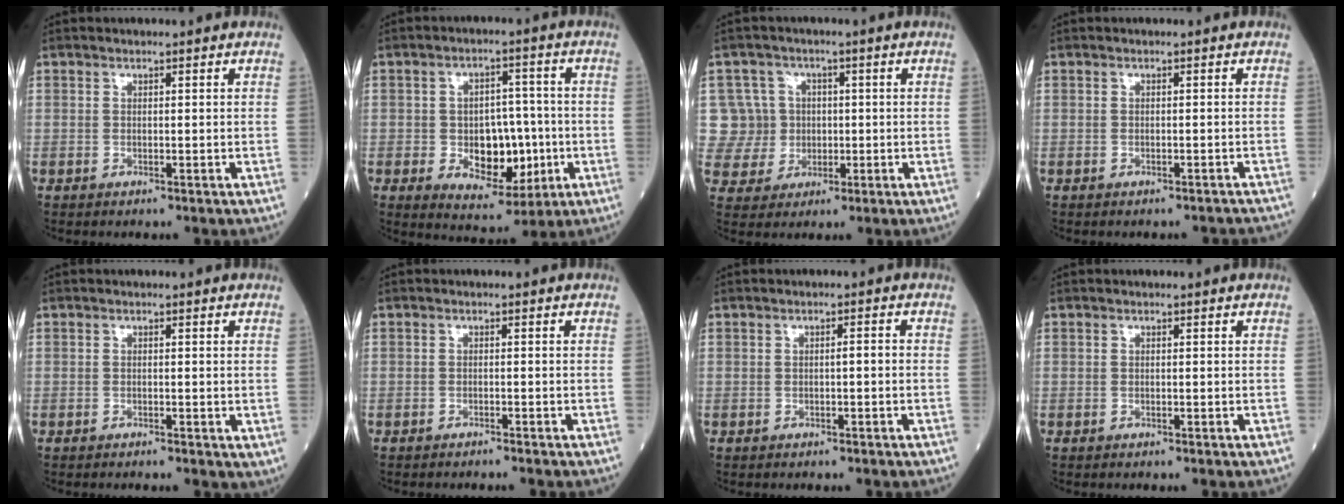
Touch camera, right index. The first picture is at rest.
{"total": 10.0, "force": [-1.8, 5.8, 7.9], "torque": [-0.119, 0.005, -0.017]}
{"total": 7.8, "force": [1.2, 7.7, 0.3], "torque": [-0.007, 0.025, 0.029]}
{"total": 2.4, "force": [-2.2, 0.6, 0.5], "torque": [-0.008, -0.003, -0.024]}
{"total": 0.8, "force": [-0.1, 0.4, 0.7], "torque": [-0.012, -0.002, -0.004]}
{"total": 1.2, "force": [-1.1, -0.2, 0.4], "torque": [-0.009, 0.001, -0.015]}
{"total": 1.1, "force": [-0.2, 0.2, 1.0], "torque": [-0.016, 0.002, -0.003]}
{"total": 0.0}